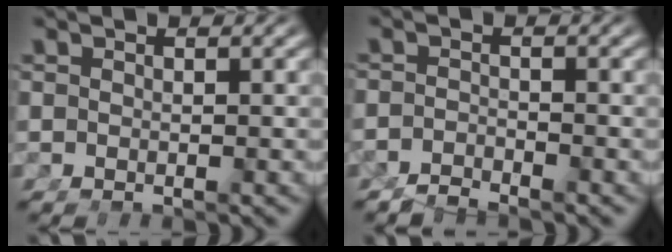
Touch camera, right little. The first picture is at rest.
{"total": 2.4, "force": [-2.4, 0.4, 0.0], "torque": [0.003, -0.013, -0.040]}